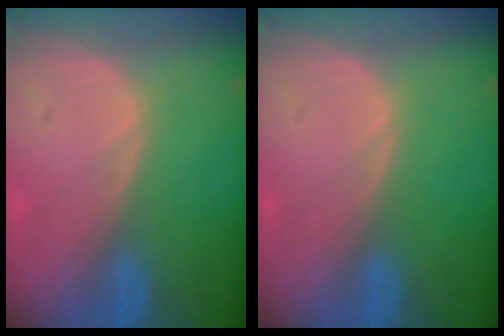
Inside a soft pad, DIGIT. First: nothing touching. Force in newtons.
{"total": 0.0}